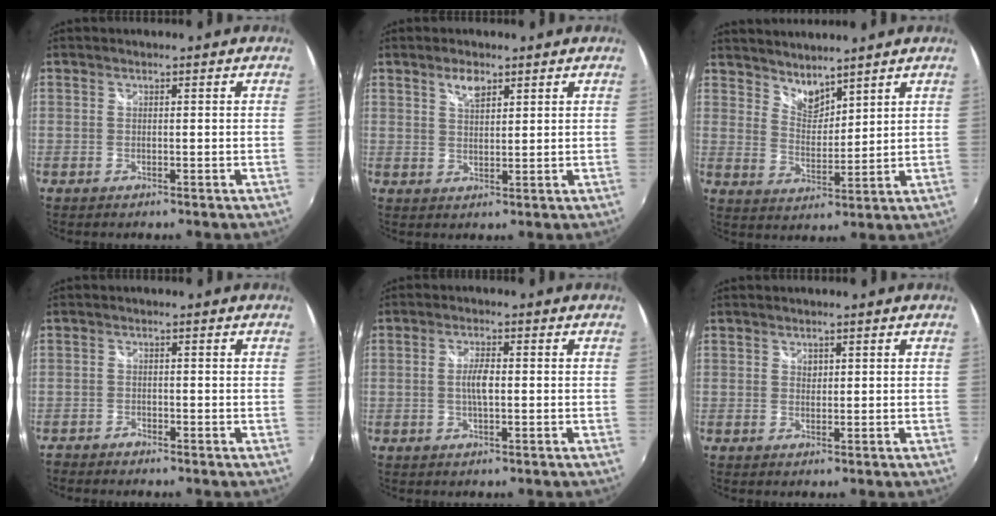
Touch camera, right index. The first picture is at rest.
{"total": 3.5, "force": [2.3, 1.5, 2.2], "torque": [-0.037, 0.005, 0.042]}
{"total": 5.8, "force": [5.3, 1.7, 1.7], "torque": [-0.018, -0.001, 0.098]}
{"total": 2.0, "force": [-1.9, 0.6, 0.2], "torque": [-0.014, -0.004, -0.037]}
{"total": 3.4, "force": [-0.2, 1.1, 3.3], "torque": [-0.062, 0.002, -0.005]}
{"total": 0.9, "force": [0.5, 0.7, 0.2], "torque": [-0.001, 0.003, 0.008]}